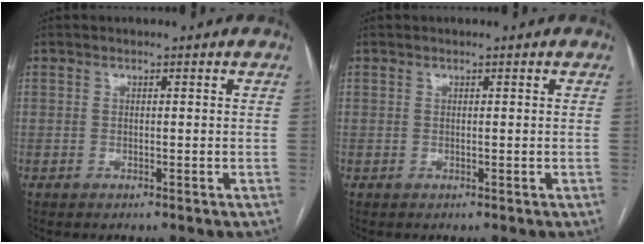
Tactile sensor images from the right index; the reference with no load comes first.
{"total": 0.0}